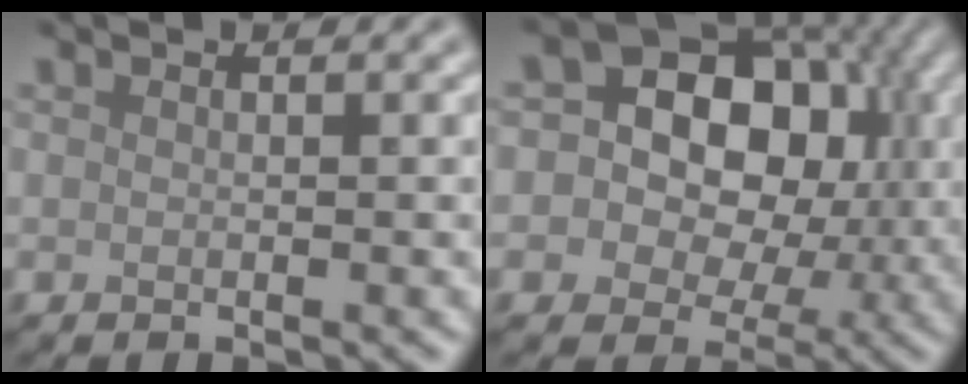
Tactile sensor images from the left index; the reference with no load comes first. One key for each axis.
{"total": 12.9, "fx": 1.9, "fy": 10.2, "fz": 7.6, "tx": -0.103, "ty": 0.029, "tz": -0.001}